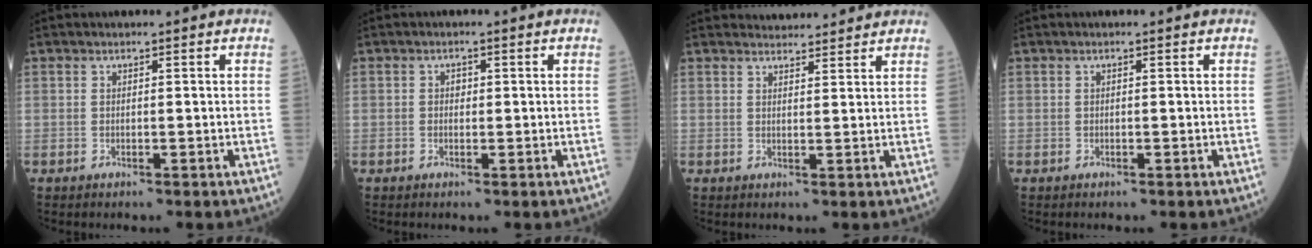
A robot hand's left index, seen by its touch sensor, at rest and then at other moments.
{"total": 0.8, "force": [-0.2, 0.7, 0.4], "torque": [-0.008, -0.001, -0.005]}
{"total": 5.0, "force": [4.9, 1.0, 0.4], "torque": [-0.006, 0.017, 0.063]}
{"total": 0.0}